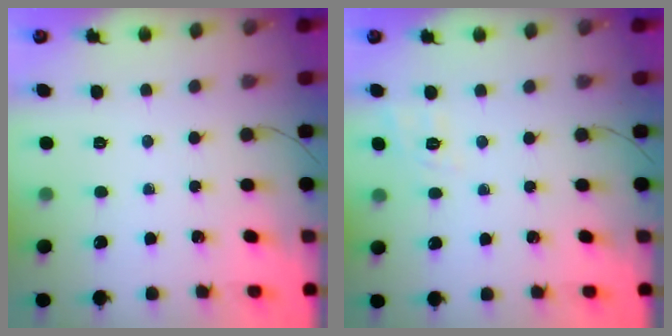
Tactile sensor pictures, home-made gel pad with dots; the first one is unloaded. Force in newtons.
{"total": 2.1, "press": 0.4, "slide": 2.1}